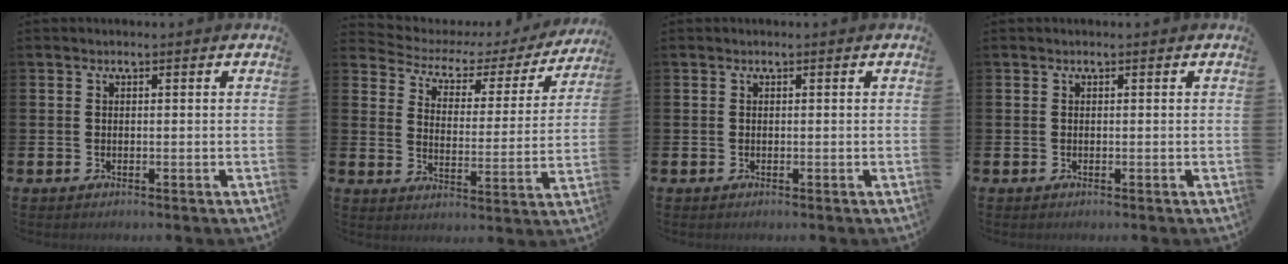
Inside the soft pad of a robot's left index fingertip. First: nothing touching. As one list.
[{"total": 3.9, "force": [2.8, 2.5, 1.1], "torque": [-0.047, -0.024, 0.036]}, {"total": 0.0}, {"total": 0.0}]